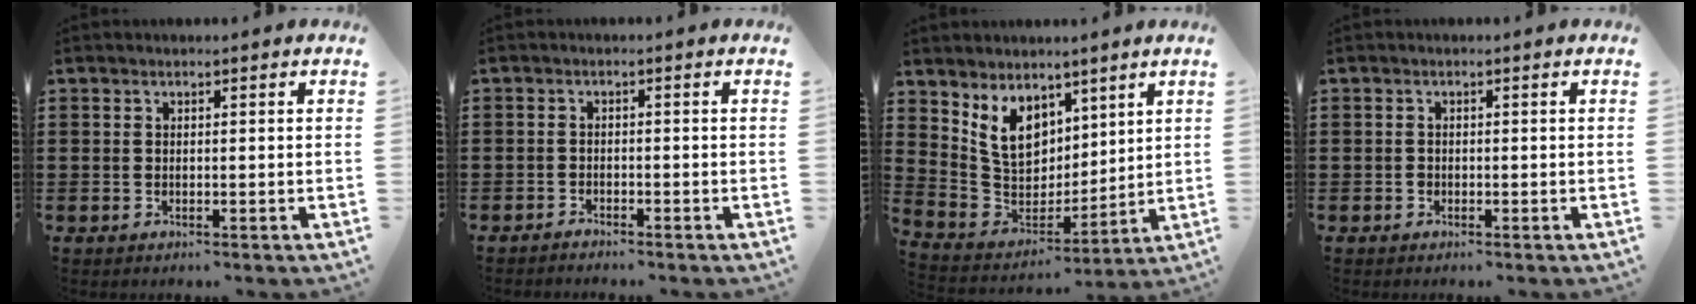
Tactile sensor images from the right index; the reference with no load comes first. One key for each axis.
{"total": 1.2, "fx": -1.1, "fy": 0.2, "fz": -0.1, "tx": -0.002, "ty": 0.005, "tz": -0.025}
{"total": 9.2, "fx": 4.8, "fy": 6.8, "fz": 4.0, "tx": -0.116, "ty": -0.013, "tz": 0.097}
{"total": 0.7, "fx": -0.4, "fy": 0.5, "fz": 0.3, "tx": -0.007, "ty": 0.002, "tz": -0.008}